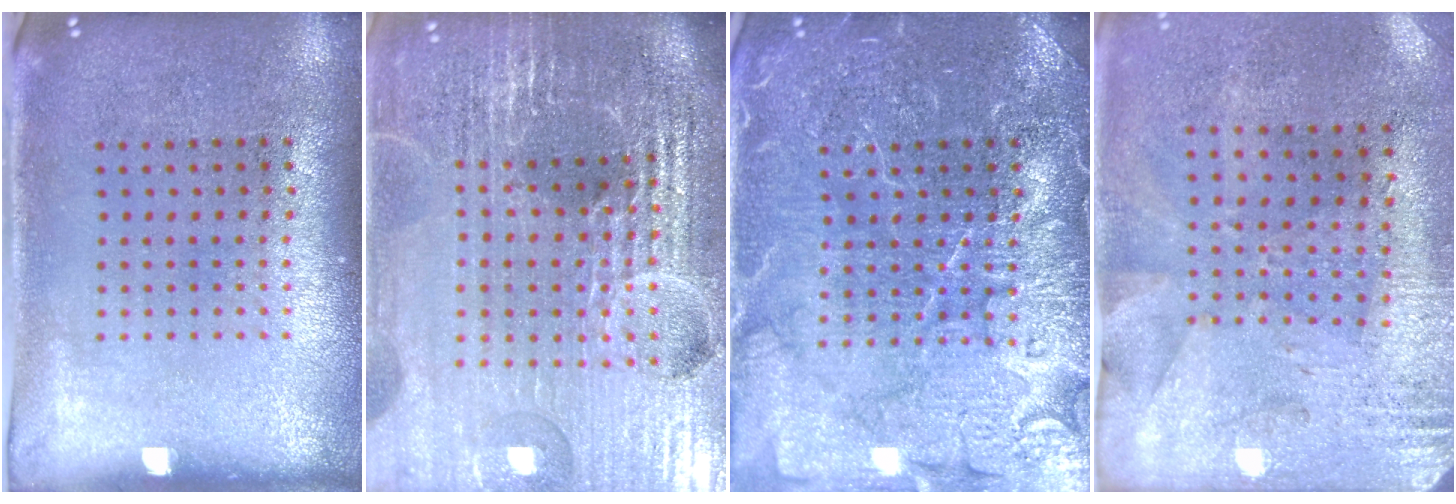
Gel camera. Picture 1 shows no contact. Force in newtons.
{"total": 6.7, "press": 5.8, "slide": 3.2}
{"total": 7.1, "press": 7.0, "slide": 1.0}
{"total": 2.8, "press": 2.2, "slide": 1.6}